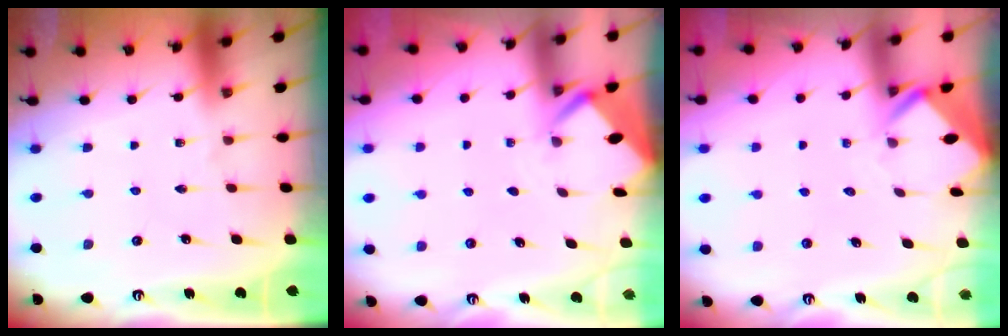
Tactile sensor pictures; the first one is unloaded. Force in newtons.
{"total": 2.5, "press": 2.5, "slide": 0.2}
{"total": 2.9, "press": 2.9, "slide": 0.2}